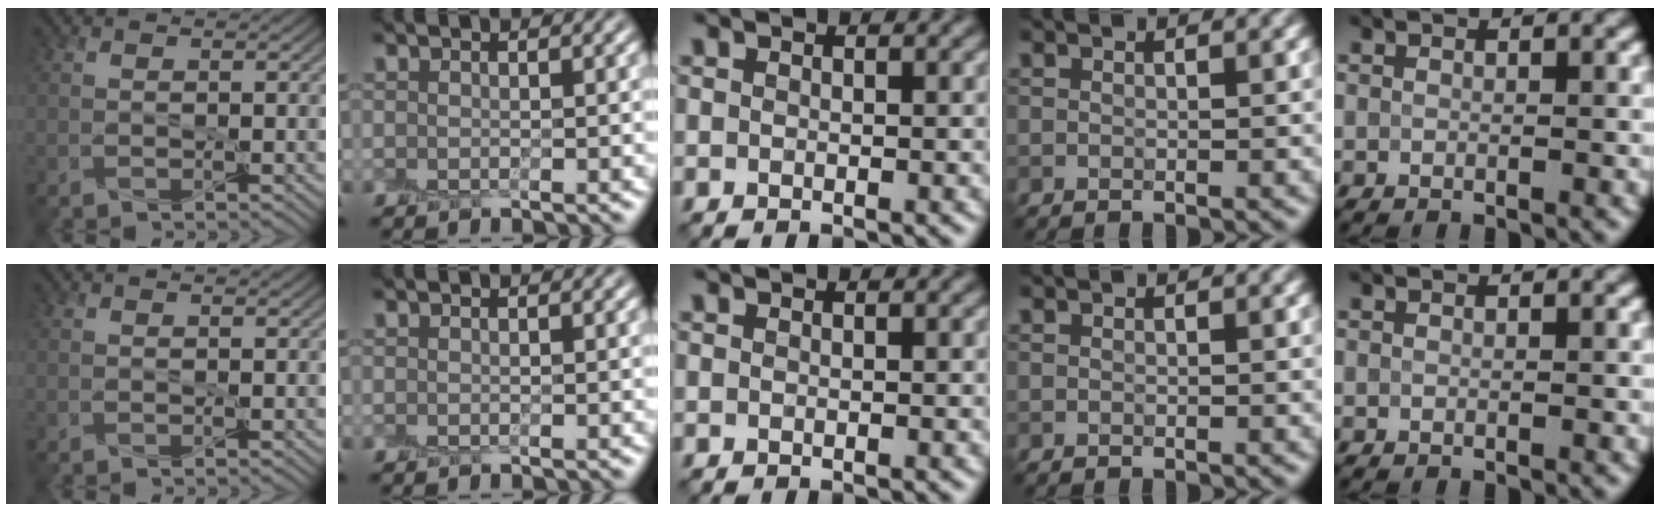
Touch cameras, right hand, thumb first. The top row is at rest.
{}